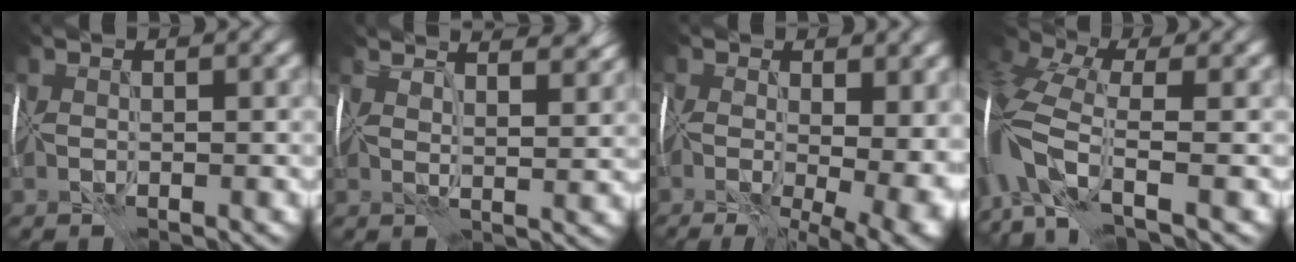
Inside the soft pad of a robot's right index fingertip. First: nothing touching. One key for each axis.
{"total": 7.6, "fx": 5.9, "fy": 2.7, "fz": 4.0, "tx": -0.034, "ty": 0.043, "tz": 0.063}
{"total": 13.9, "fx": -3.1, "fy": 7.7, "fz": 11.1, "tx": -0.128, "ty": 0.005, "tz": -0.006}
{"total": 8.6, "fx": -2.7, "fy": 4.5, "fz": 6.8, "tx": -0.159, "ty": 0.004, "tz": -0.063}